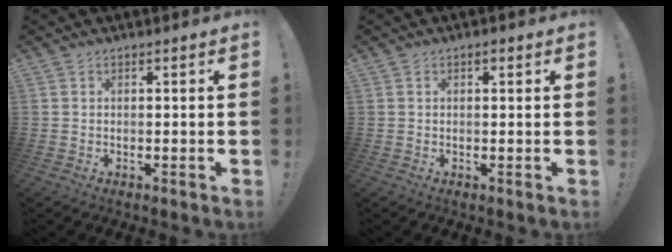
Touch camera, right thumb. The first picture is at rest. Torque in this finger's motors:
{"motor_torque": [-0.04, 0.75, 0.16, 0.26, 0.01]}